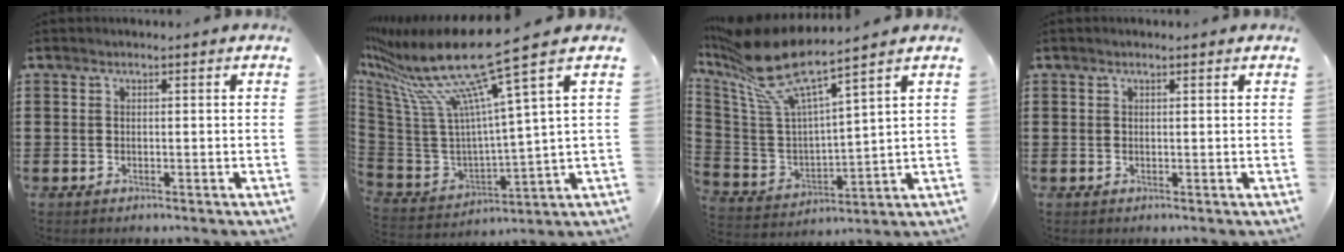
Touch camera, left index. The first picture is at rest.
{"total": 16.5, "force": [11.2, 1.2, 12.1], "torque": [-0.278, -0.079, 0.172]}
{"total": 10.7, "force": [8.3, 1.3, 6.7], "torque": [-0.179, -0.061, 0.136]}
{"total": 0.6, "force": [0.3, 0.1, 0.5], "torque": [-0.010, 0.000, 0.007]}